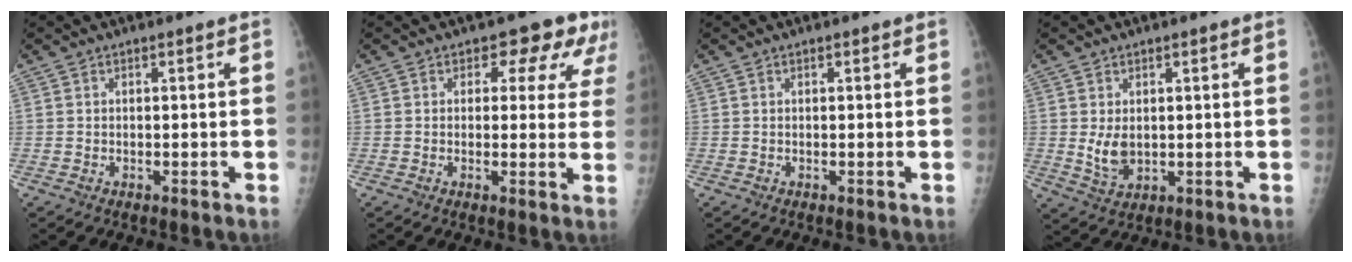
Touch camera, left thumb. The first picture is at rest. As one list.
[{"total": 7.8, "force": [4.6, 4.9, 4.1], "torque": [-0.004, -0.016, 0.036]}, {"total": 0.0}, {"total": 4.5, "force": [0.6, 3.1, 3.2], "torque": [-0.047, -0.014, 0.022]}]